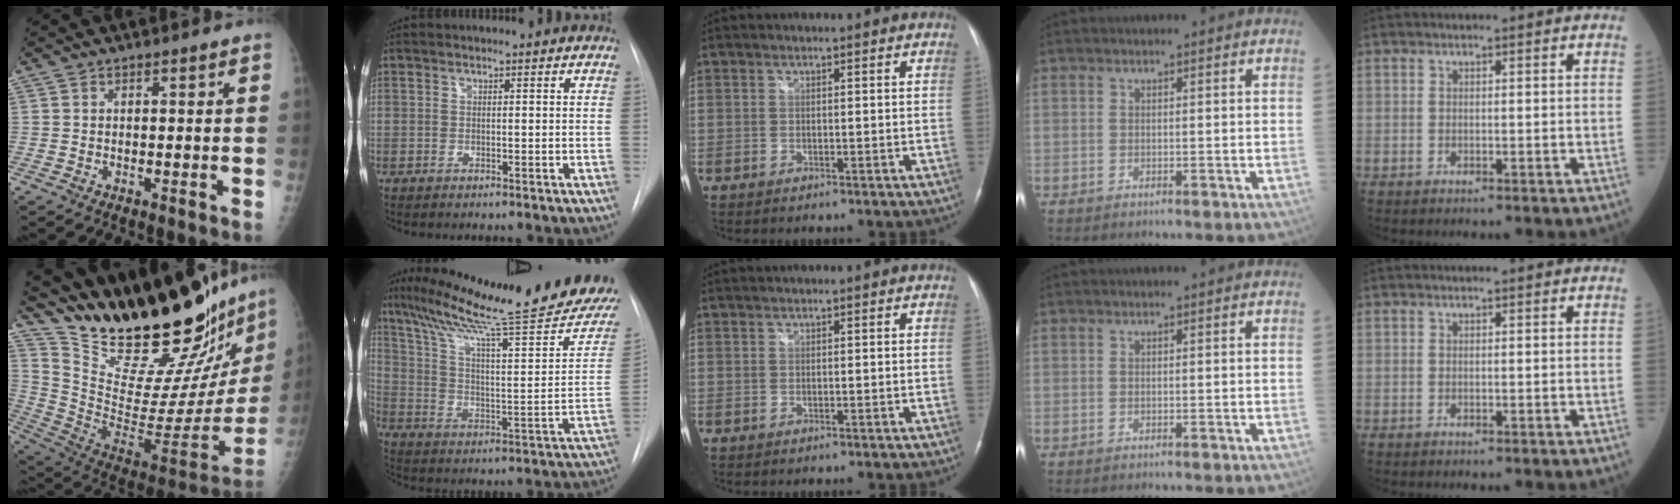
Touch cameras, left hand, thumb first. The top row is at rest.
{"thumb": {"total": 37.1, "force": [31.2, 8.5, 18.2], "torque": [-0.276, -0.196, 0.455]}, "index": {"total": 29.8, "force": [23.9, 2.9, 17.6], "torque": [-0.276, -0.040, 0.328]}}